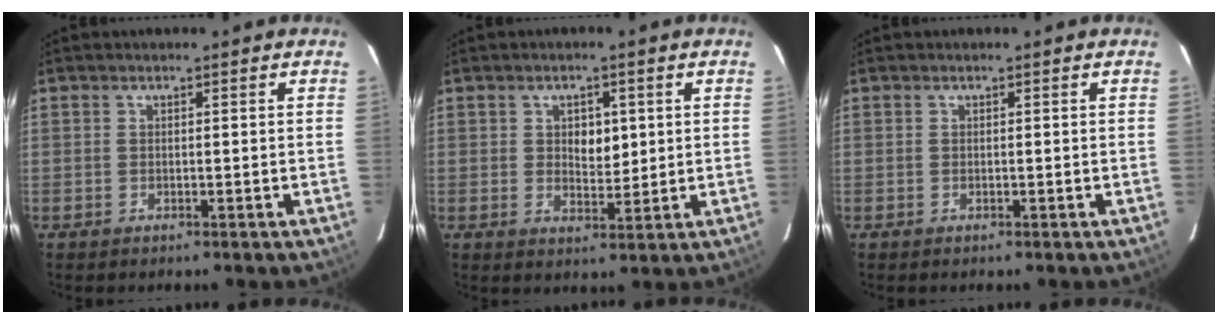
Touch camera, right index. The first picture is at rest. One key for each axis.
{"total": 4.1, "fx": 1.0, "fy": 2.4, "fz": 3.1, "tx": -0.044, "ty": -0.001, "tz": 0.021}
{"total": 0.0}